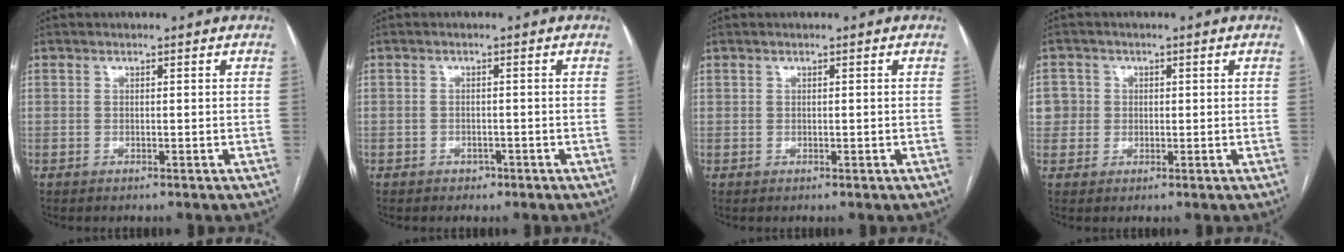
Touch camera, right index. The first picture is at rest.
{"total": 1.4, "force": [-0.9, 1.0, 0.4], "torque": [-0.008, 0.003, -0.011]}
{"total": 0.0}
{"total": 4.0, "force": [0.6, 3.9, 0.1], "torque": [0.014, 0.013, 0.013]}